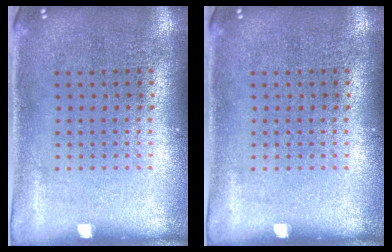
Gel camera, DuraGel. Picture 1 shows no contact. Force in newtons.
{"total": 0.0}